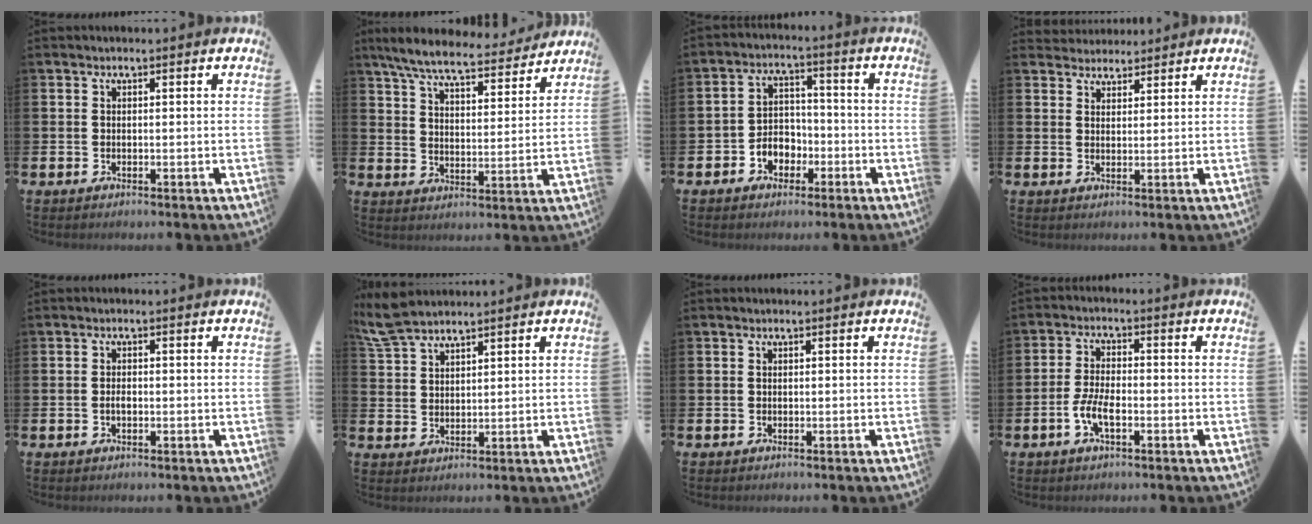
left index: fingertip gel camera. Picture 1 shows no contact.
{"total": 7.9, "force": [7.2, 1.2, 2.9], "torque": [-0.082, -0.040, 0.125]}
{"total": 3.8, "force": [-2.0, 3.1, 1.0], "torque": [-0.027, 0.005, -0.045]}
{"total": 3.1, "force": [2.9, 1.0, -0.4], "torque": [-0.002, -0.009, 0.054]}
{"total": 1.5, "force": [-0.4, 0.7, 1.3], "torque": [-0.023, 0.002, -0.008]}
{"total": 5.7, "force": [5.2, 1.4, 1.8], "torque": [-0.050, -0.014, 0.098]}
{"total": 0.0}
{"total": 4.3, "force": [-1.6, 1.7, 3.6], "torque": [-0.081, 0.006, -0.031]}